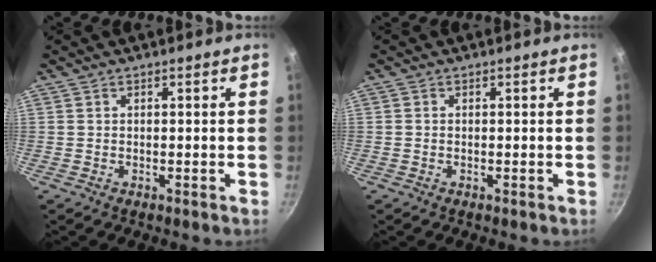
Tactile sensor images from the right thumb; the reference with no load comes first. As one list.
[{"total": 0.0}]